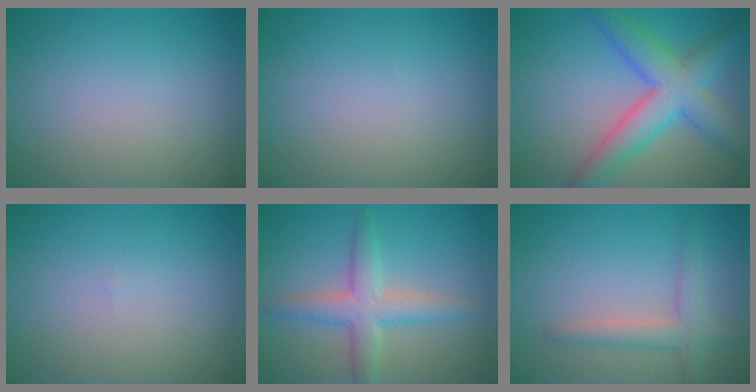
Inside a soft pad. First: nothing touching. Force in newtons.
{"total": 0.0}
{"total": 6.8, "press": 6.8, "slide": 0.4}
{"total": 0.0}
{"total": 4.1, "press": 4.1, "slide": 0.1}
{"total": 2.7, "press": 2.7, "slide": 0.2}